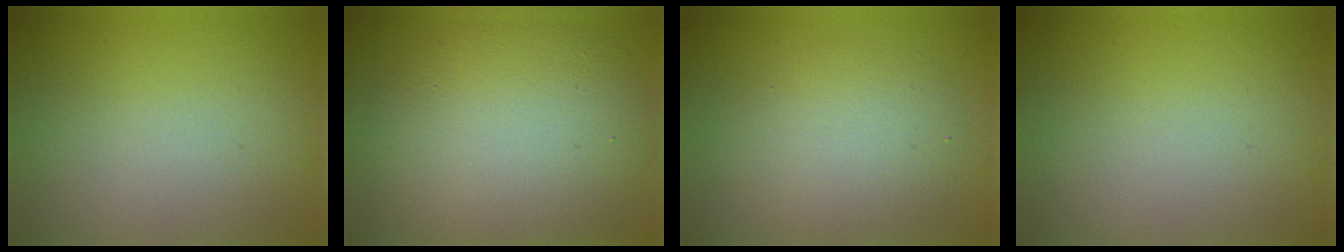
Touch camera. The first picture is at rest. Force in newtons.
{"total": 10.3, "press": 10.3, "slide": 0.6}
{"total": 4.4, "press": 4.4, "slide": 0.2}
{"total": 0.0}